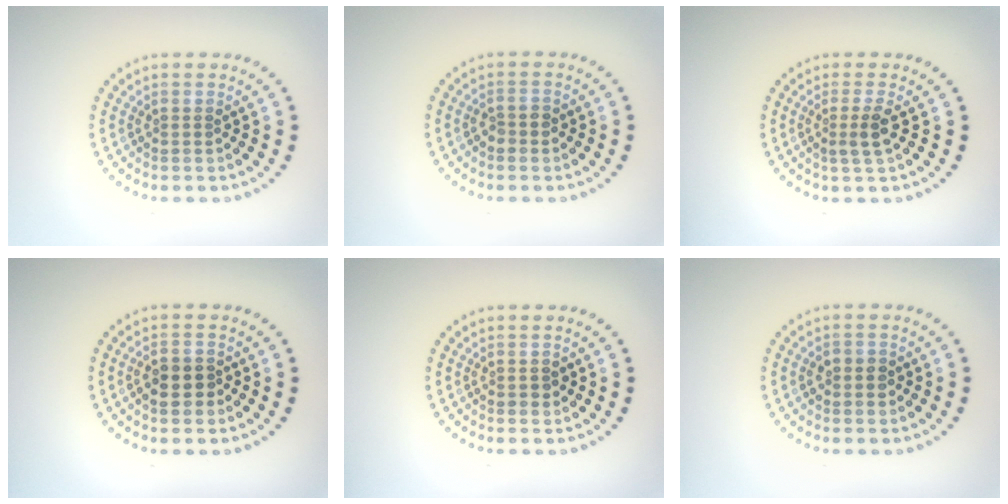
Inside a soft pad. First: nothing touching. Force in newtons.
{"total": 1.5, "press": 1.4, "slide": 0.6}
{"total": 1.9, "press": 1.5, "slide": 1.1}
{"total": 2.6, "press": 2.4, "slide": 0.7}
{"total": 0.8, "press": 0.8, "slide": 0.1}
{"total": 1.6, "press": 1.6, "slide": 0.4}